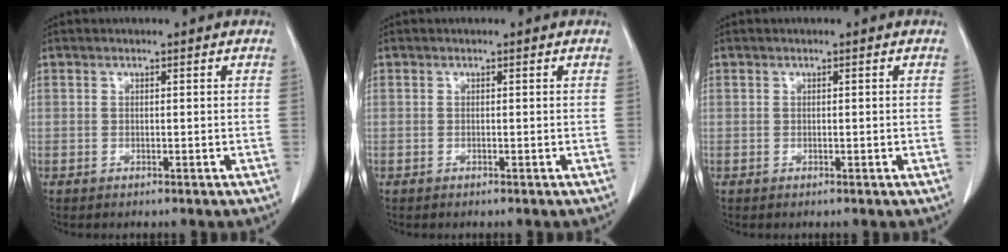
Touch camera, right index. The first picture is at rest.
{"total": 0.0}
{"total": 0.0}